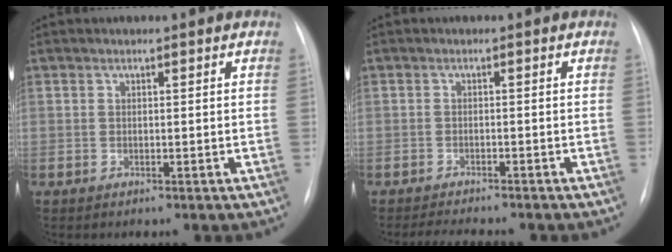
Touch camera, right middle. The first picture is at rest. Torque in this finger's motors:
{"motor_torque": [0.07, -0.07, 0.00, 0.00]}